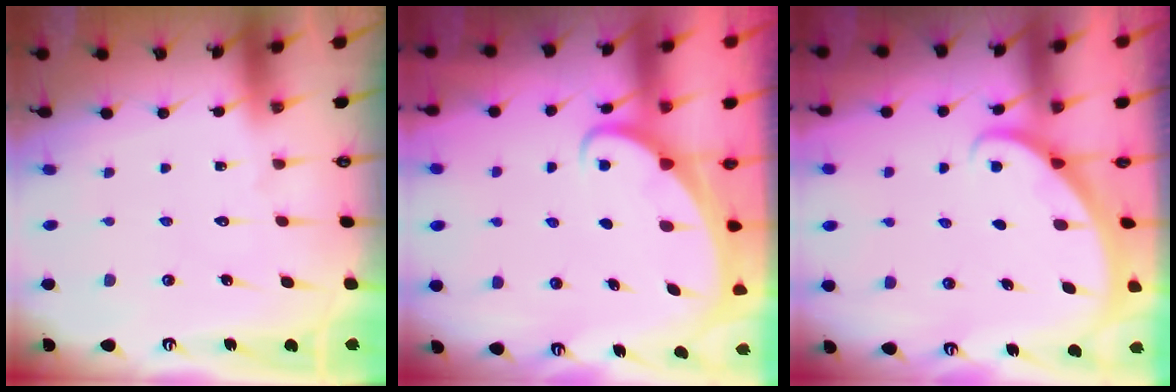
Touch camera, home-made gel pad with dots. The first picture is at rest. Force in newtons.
{"total": 1.9, "press": 1.9, "slide": 0.2}
{"total": 2.1, "press": 2.1, "slide": 0.1}